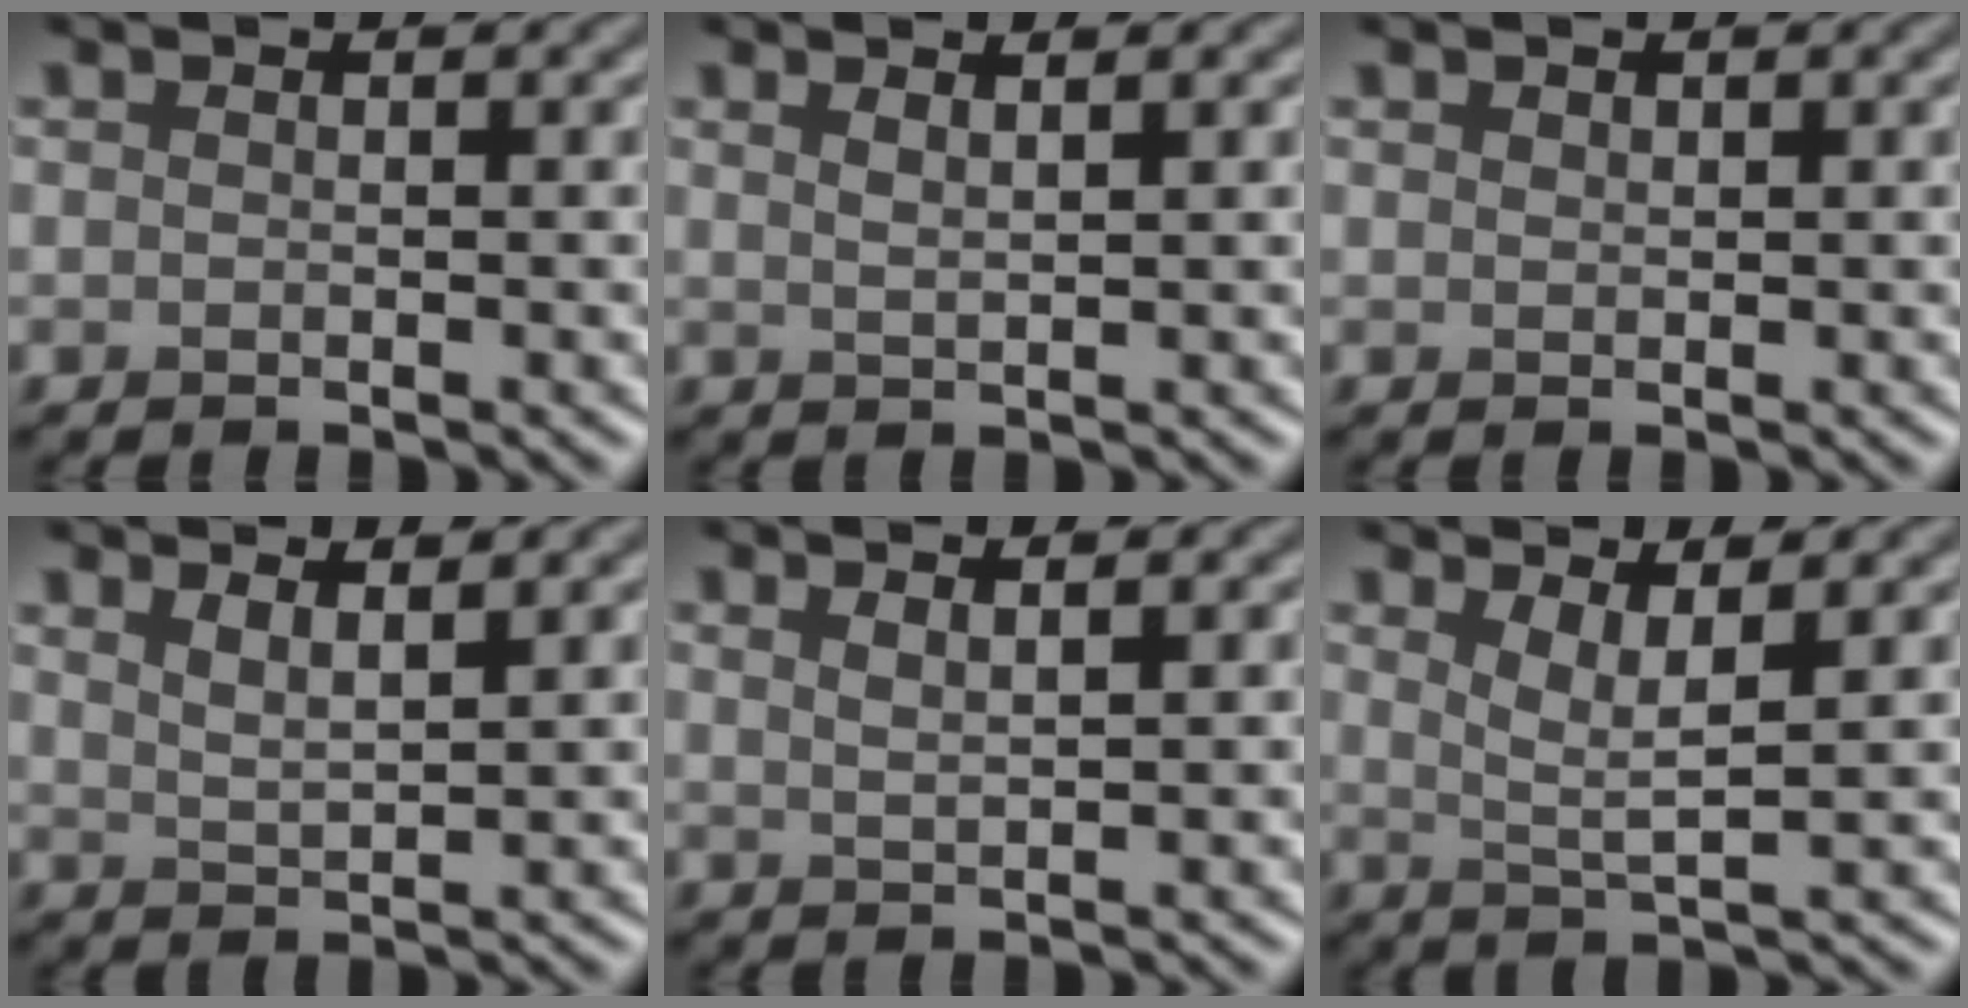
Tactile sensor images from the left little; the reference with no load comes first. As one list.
[{"total": 2.1, "force": [1.3, 0.7, 1.4], "torque": [-0.010, 0.005, 0.006]}, {"total": 0.5, "force": [0.4, 0.3, 0.1], "torque": [-0.001, 0.000, 0.010]}, {"total": 2.7, "force": [2.1, 0.7, 1.5], "torque": [-0.017, 0.009, 0.027]}, {"total": 2.4, "force": [1.5, 0.9, 1.7], "torque": [-0.008, 0.006, 0.004]}, {"total": 2.9, "force": [1.6, 0.6, 2.4], "torque": [-0.038, -0.007, 0.030]}]